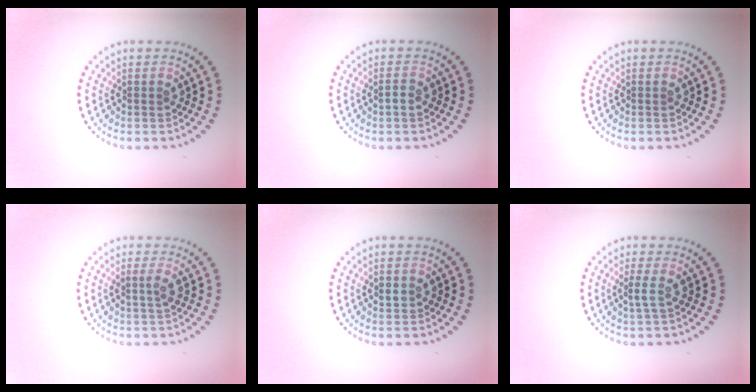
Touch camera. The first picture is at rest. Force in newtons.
{"total": 1.0, "press": 1.0, "slide": 0.3}
{"total": 0.0}
{"total": 1.0, "press": 0.8, "slide": 0.6}
{"total": 1.0, "press": 1.0, "slide": 0.2}
{"total": 1.1, "press": 0.8, "slide": 0.8}